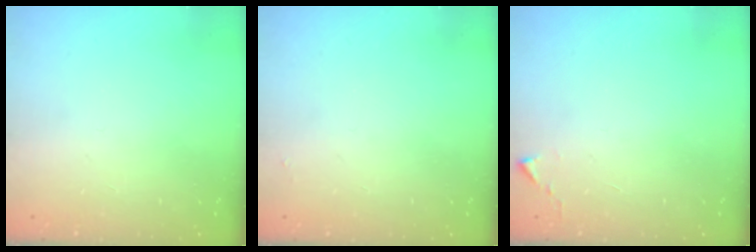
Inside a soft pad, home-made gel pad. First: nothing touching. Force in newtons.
{"total": 1.9, "press": 1.9, "slide": 0.3}
{"total": 2.7, "press": 2.7, "slide": 0.5}